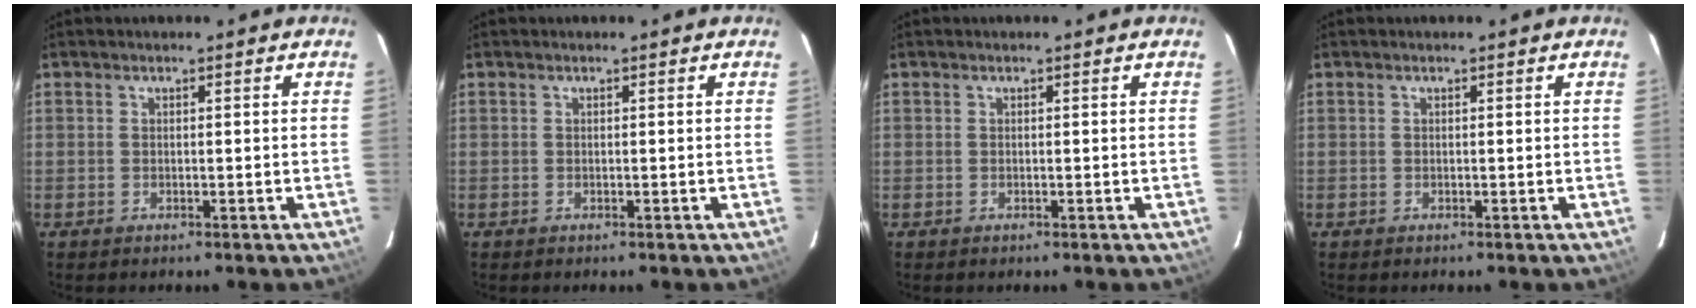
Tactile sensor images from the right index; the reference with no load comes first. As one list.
[{"total": 0.0}, {"total": 0.0}, {"total": 0.0}]